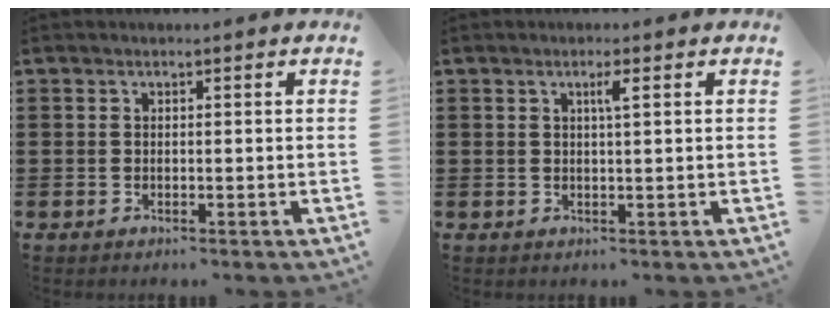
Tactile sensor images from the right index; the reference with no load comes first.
{"total": 1.8, "force": [0.7, 0.0, 1.6], "torque": [-0.032, 0.000, 0.010]}